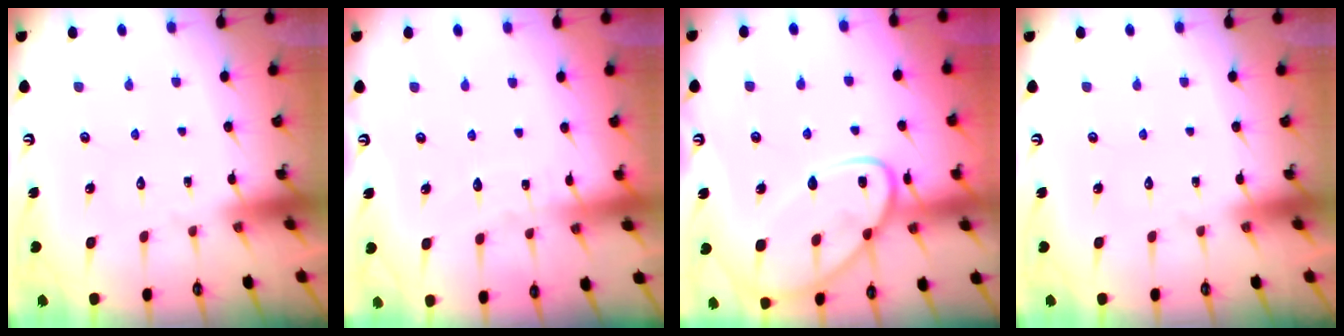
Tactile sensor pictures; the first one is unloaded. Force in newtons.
{"total": 3.4, "press": 3.3, "slide": 0.4}
{"total": 14.9, "press": 14.9, "slide": 1.3}
{"total": 0.0}